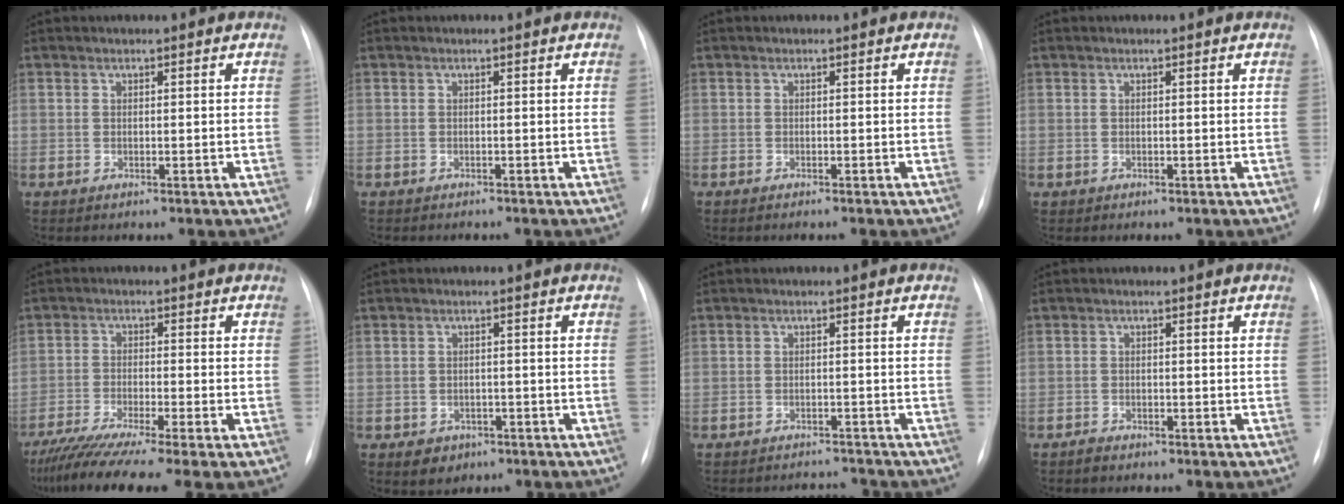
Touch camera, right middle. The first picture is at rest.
{"total": 0.9, "force": [-0.8, 0.2, 0.3], "torque": [-0.008, -0.002, -0.012]}
{"total": 1.1, "force": [-0.9, 0.1, 0.6], "torque": [-0.011, -0.004, -0.011]}
{"total": 0.0}
{"total": 12.5, "force": [-9.5, 0.0, 8.1], "torque": [-0.147, -0.037, -0.157]}
{"total": 3.2, "force": [-1.7, 2.5, 0.9], "torque": [-0.012, 0.006, -0.015]}
{"total": 3.9, "force": [-3.8, 0.2, -0.7], "torque": [0.009, 0.003, -0.054]}
{"total": 1.1, "force": [-1.0, 0.4, 0.1], "torque": [-0.007, -0.001, -0.019]}